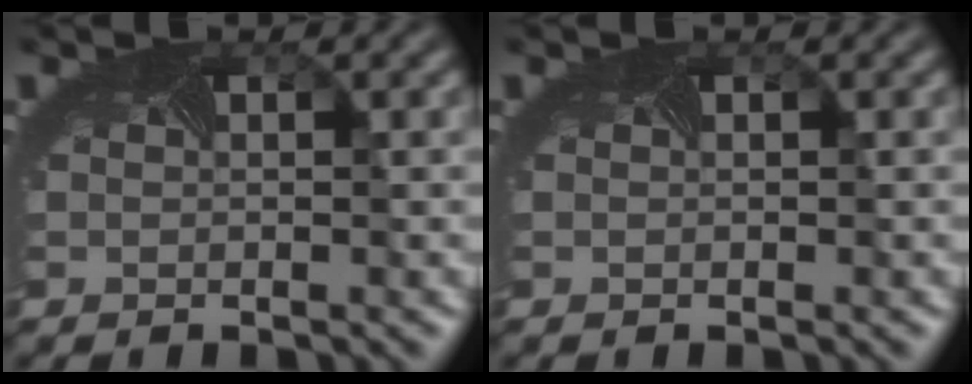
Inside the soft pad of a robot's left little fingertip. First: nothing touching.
{"total": 0.0}